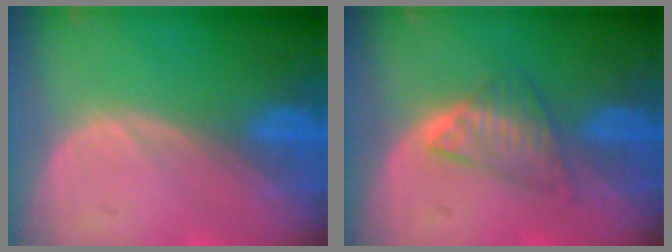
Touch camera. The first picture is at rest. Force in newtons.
{"total": 4.4, "press": 4.3, "slide": 0.8}